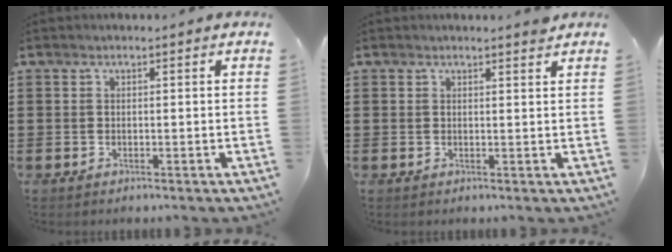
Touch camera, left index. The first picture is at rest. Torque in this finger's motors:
{"motor_torque": [0.53, -0.28, 0.00, 0.03]}